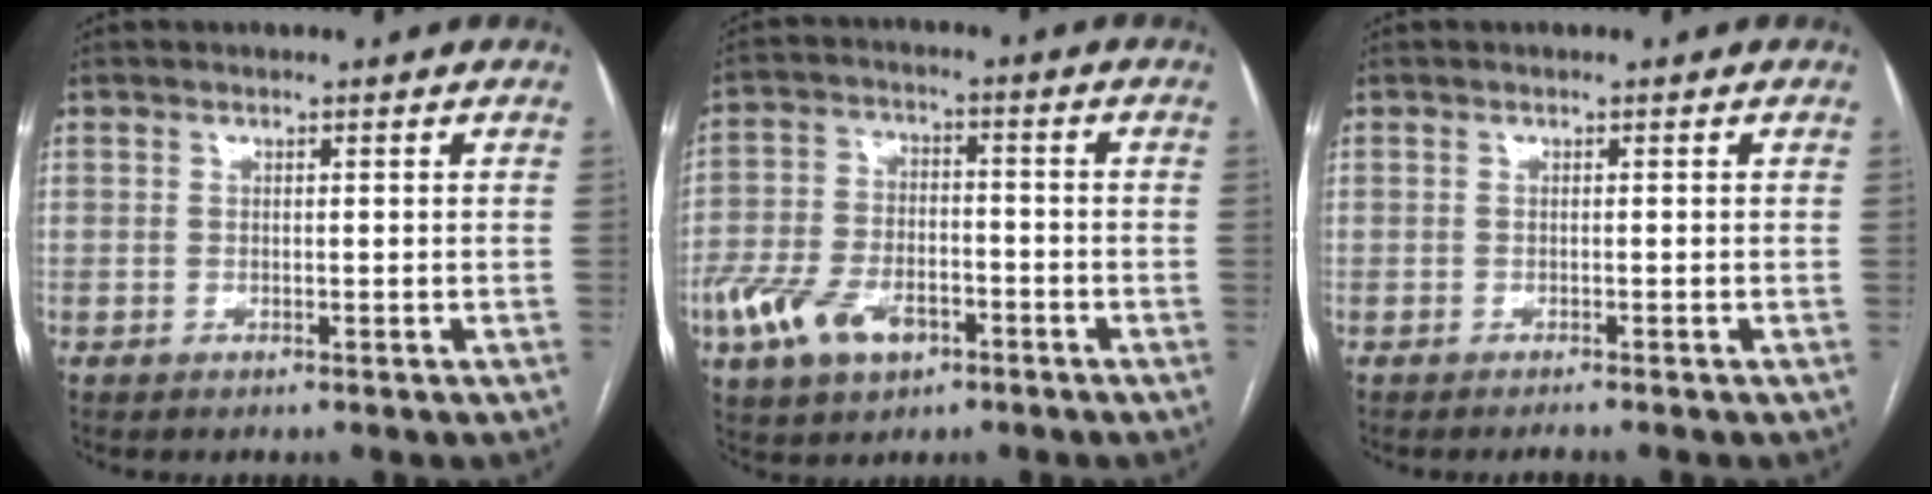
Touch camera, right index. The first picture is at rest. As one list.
[{"total": 11.5, "force": [-5.5, 6.6, 7.7], "torque": [-0.159, 0.006, -0.095]}, {"total": 1.7, "force": [-1.5, -0.4, 0.7], "torque": [-0.004, 0.001, -0.021]}]